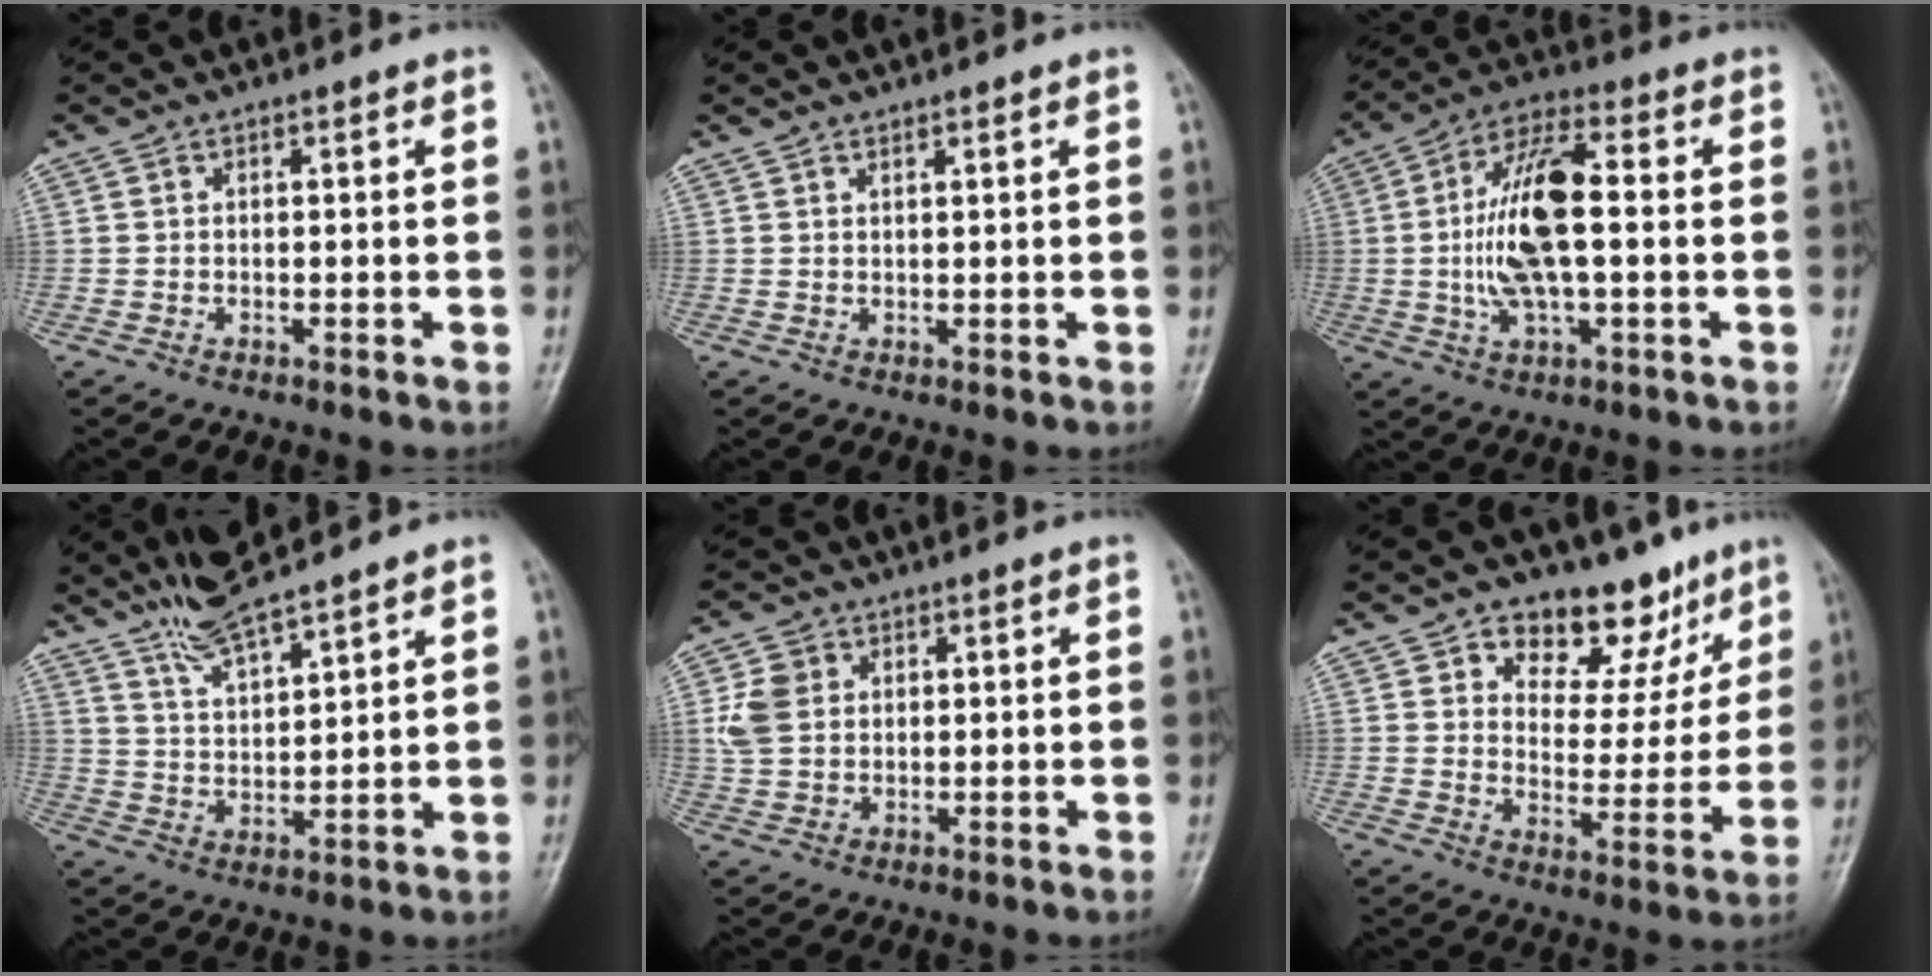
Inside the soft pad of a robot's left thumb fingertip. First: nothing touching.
{"total": 1.0, "force": [0.9, 0.1, 0.4], "torque": [-0.007, 0.000, 0.020]}
{"total": 14.4, "force": [0.0, 5.7, 13.2], "torque": [-0.263, 0.015, -0.003]}
{"total": 8.4, "force": [7.4, 0.8, 3.9], "torque": [-0.076, -0.040, 0.150]}
{"total": 5.7, "force": [1.4, 4.6, 3.1], "torque": [-0.048, -0.002, 0.029]}
{"total": 14.8, "force": [9.4, 8.8, 7.2], "torque": [-0.035, -0.045, 0.142]}